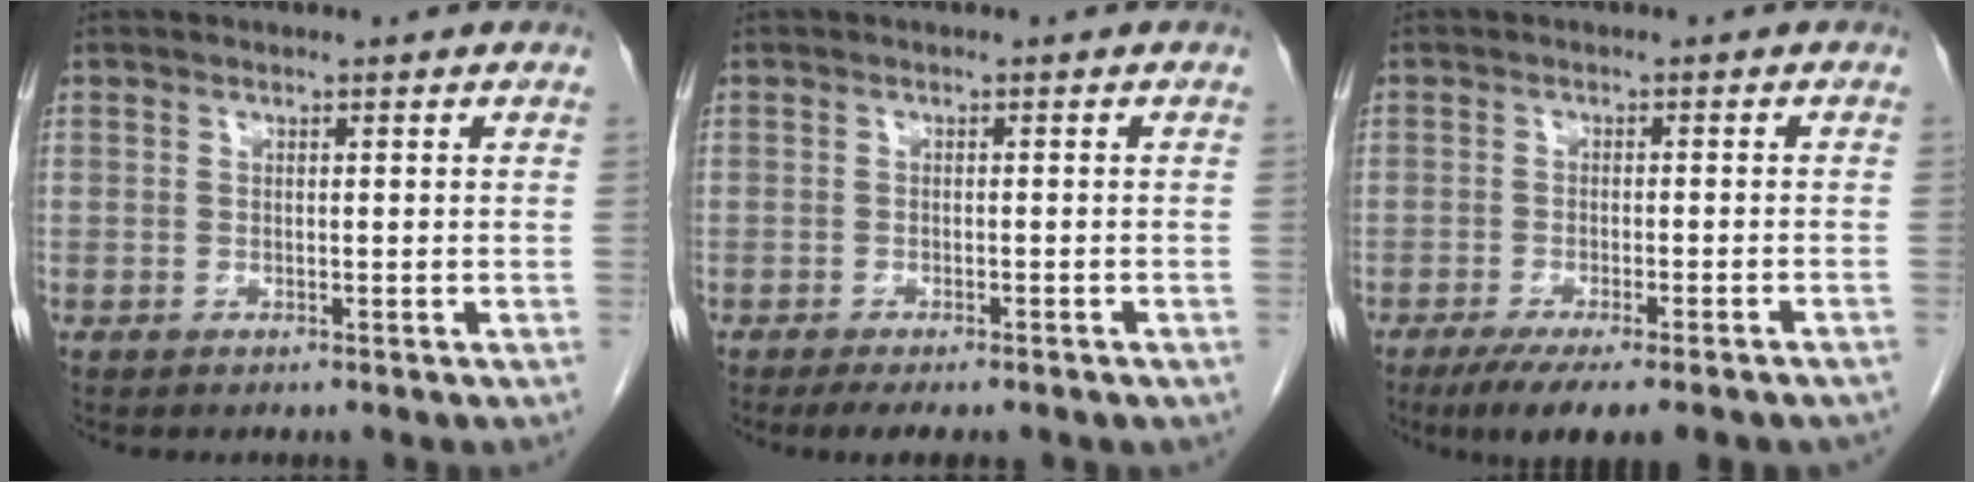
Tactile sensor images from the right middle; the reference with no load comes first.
{"total": 6.9, "force": [-5.5, 1.8, 3.7], "torque": [-0.043, -0.007, -0.070]}
{"total": 12.8, "force": [-10.3, 2.1, 7.4], "torque": [-0.089, -0.015, -0.141]}